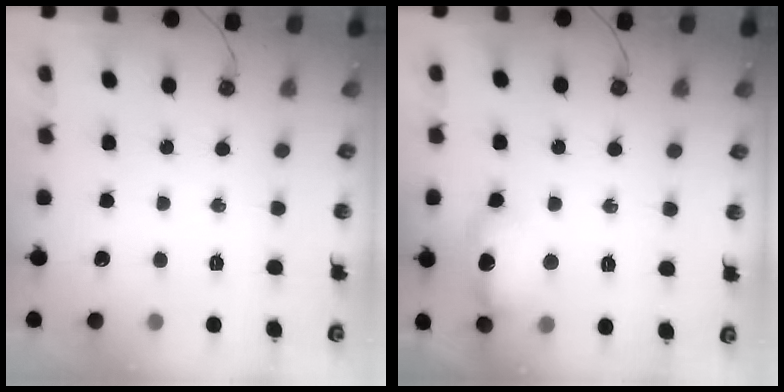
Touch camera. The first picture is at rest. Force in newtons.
{"total": 15.0, "press": 14.9, "slide": 1.2}